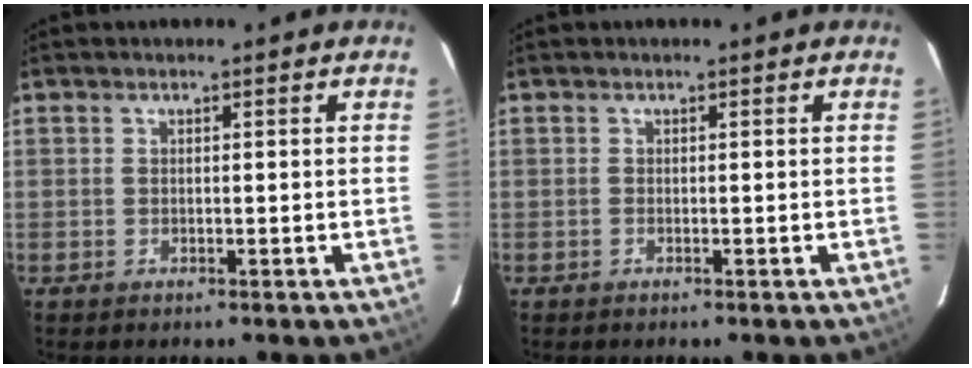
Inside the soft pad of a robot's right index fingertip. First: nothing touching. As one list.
[{"total": 0.0}]